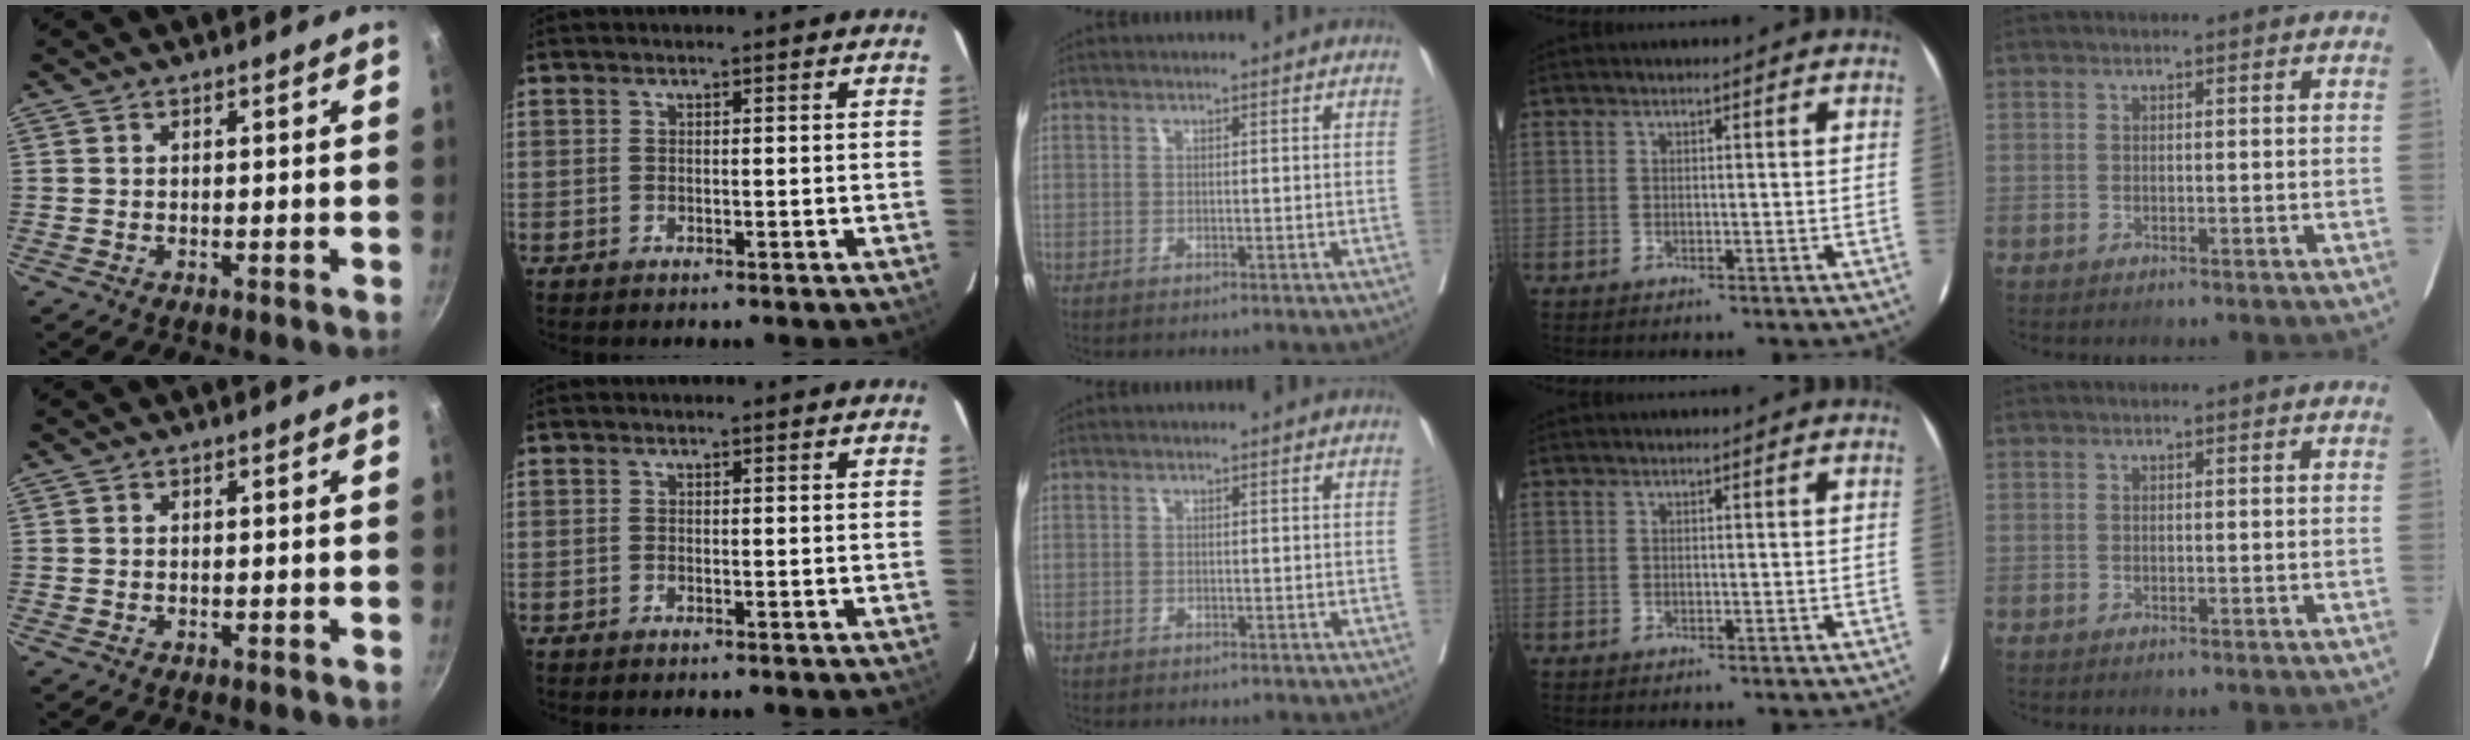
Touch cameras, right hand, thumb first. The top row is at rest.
{}